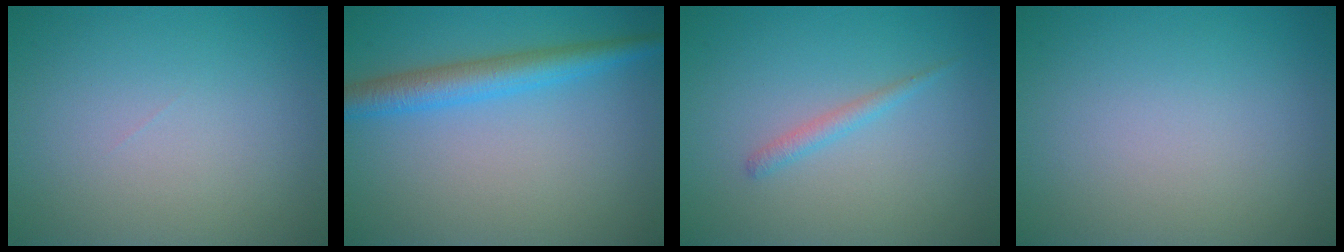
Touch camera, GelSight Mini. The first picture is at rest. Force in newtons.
{"total": 3.9, "press": 3.9, "slide": 0.1}
{"total": 1.2, "press": 1.2, "slide": 0.0}
{"total": 0.0}